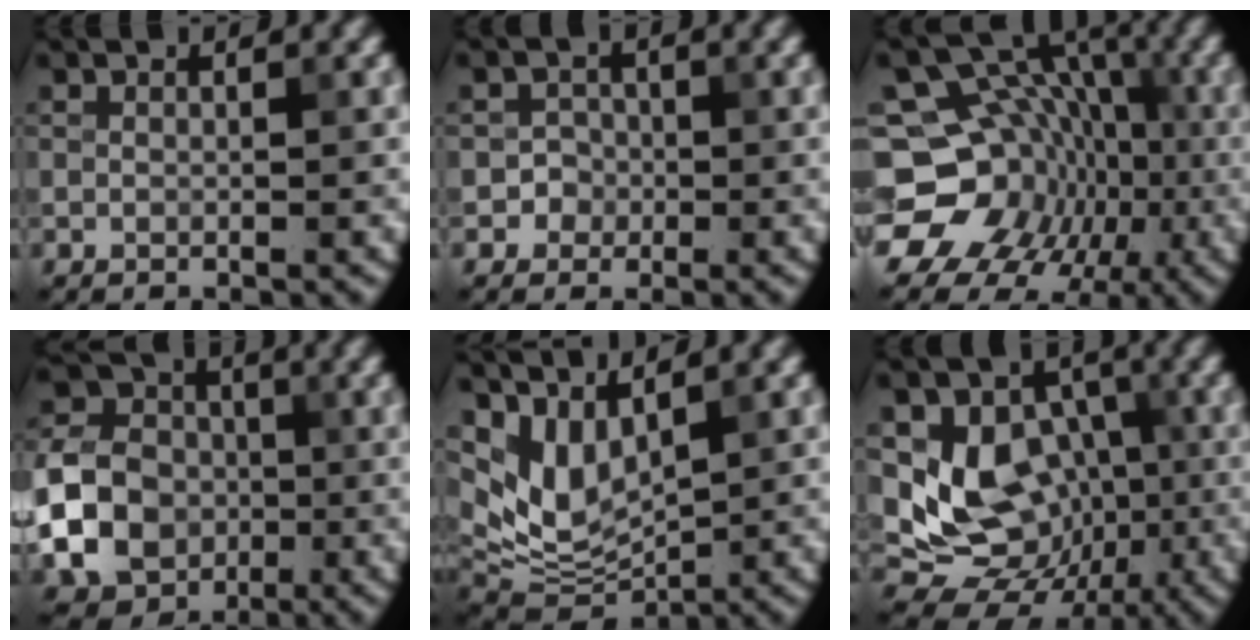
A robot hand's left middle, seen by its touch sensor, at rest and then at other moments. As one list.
[{"total": 1.6, "force": [-0.5, 1.6, 0.1], "torque": [0.019, 0.003, -0.011]}, {"total": 16.9, "force": [-4.7, 14.9, 6.6], "torque": [-0.146, -0.005, -0.079]}, {"total": 9.6, "force": [-2.1, 7.9, 5.0], "torque": [-0.120, -0.004, -0.050]}, {"total": 5.3, "force": [3.0, 2.6, 3.4], "torque": [-0.078, -0.014, 0.069]}, {"total": 9.8, "force": [-0.3, 8.0, 5.6], "torque": [-0.078, -0.018, -0.004]}]